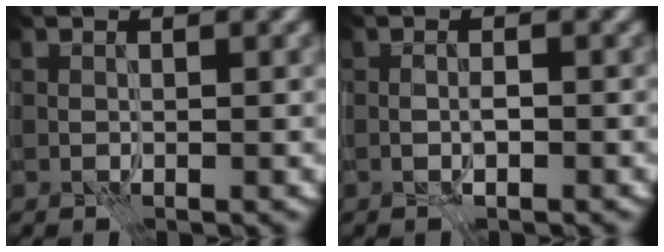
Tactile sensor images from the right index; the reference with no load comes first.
{"total": 1.3, "force": [-0.6, 0.4, 1.0], "torque": [-0.020, 0.004, -0.013]}